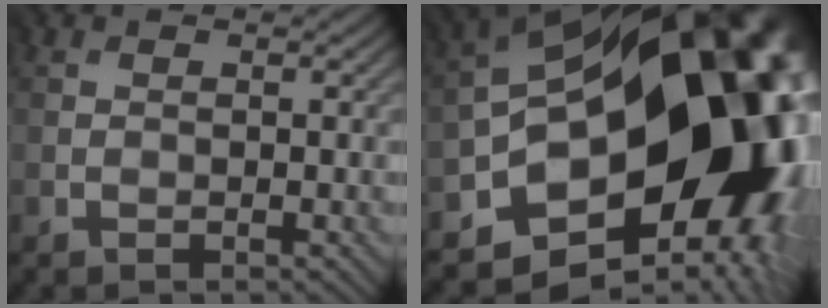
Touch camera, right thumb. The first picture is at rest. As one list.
[{"total": 20.9, "force": [-3.1, 13.9, 15.3], "torque": [-0.246, -0.066, -0.032]}]